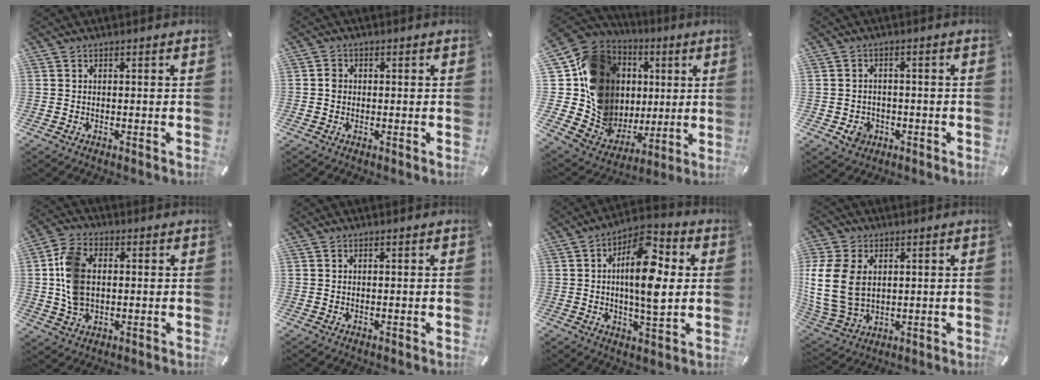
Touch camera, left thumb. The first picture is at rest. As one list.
[{"total": 1.5, "force": [-0.2, 1.4, 0.7], "torque": [-0.013, 0.007, -0.006]}, {"total": 18.9, "force": [3.7, 16.5, 8.5], "torque": [-0.150, -0.044, 0.095]}, {"total": 4.6, "force": [-1.7, 4.0, 1.5], "torque": [-0.014, 0.002, -0.032]}, {"total": 10.7, "force": [0.7, 7.6, 7.5], "torque": [-0.157, 0.009, 0.015]}, {"total": 0.0}, {"total": 14.3, "force": [2.2, 6.0, 12.8], "torque": [-0.210, -0.012, 0.031]}, {"total": 14.6, "force": [2.2, 11.1, 9.2], "torque": [-0.225, -0.001, 0.040]}]